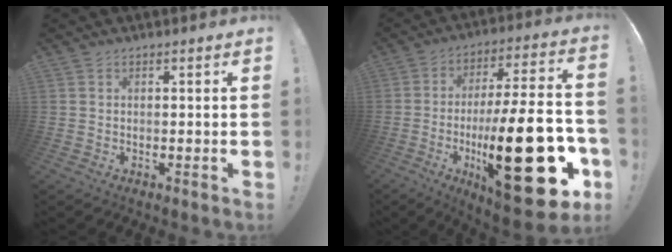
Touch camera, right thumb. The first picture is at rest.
{"total": 32.7, "force": [-8.2, 10.6, 29.8], "torque": [-0.477, 0.036, -0.114]}